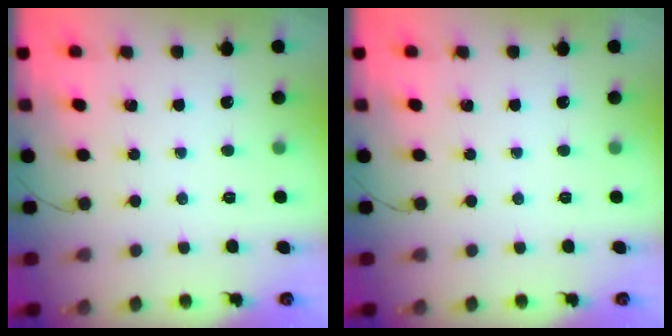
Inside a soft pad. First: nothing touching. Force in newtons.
{"total": 0.0}